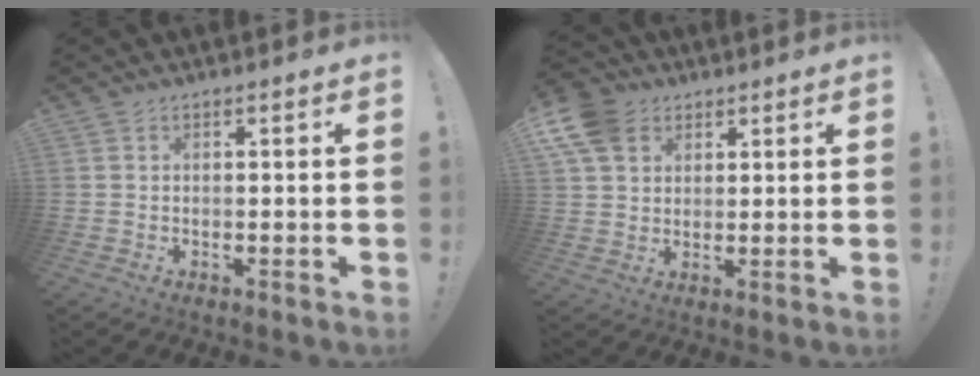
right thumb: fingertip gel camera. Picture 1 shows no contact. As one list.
[{"total": 10.2, "force": [4.8, 7.6, 4.7], "torque": [-0.080, -0.022, 0.097]}]